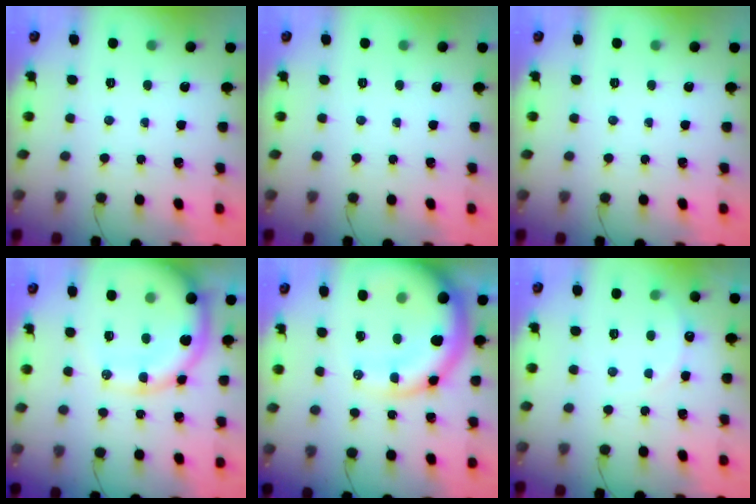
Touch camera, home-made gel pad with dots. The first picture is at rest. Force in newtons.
{"total": 0.0}
{"total": 0.0}
{"total": 17.3, "press": 17.0, "slide": 3.6}
{"total": 21.8, "press": 21.2, "slide": 5.2}
{"total": 6.8, "press": 6.8, "slide": 1.1}